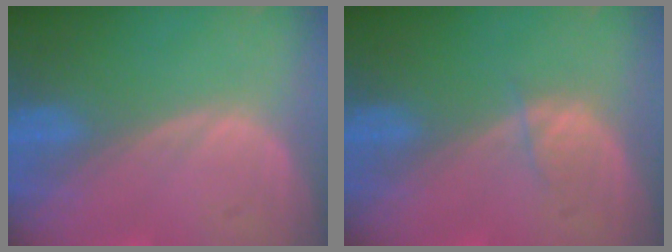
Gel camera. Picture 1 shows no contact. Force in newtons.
{"total": 1.6, "press": 1.5, "slide": 0.2}